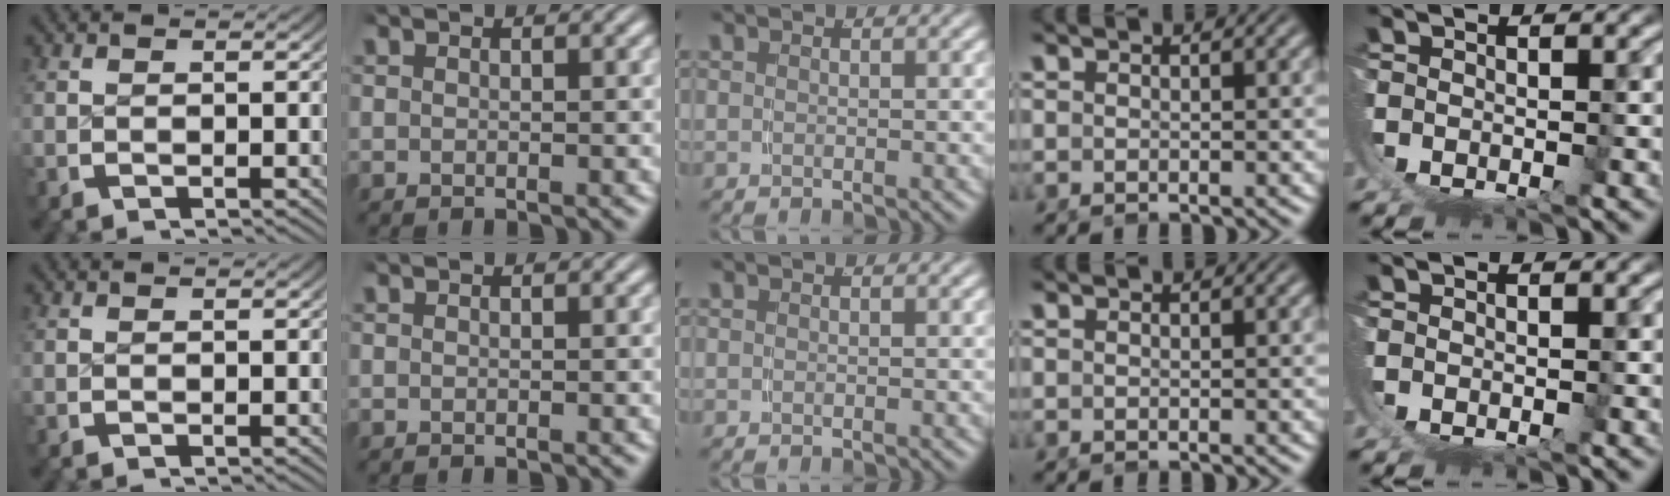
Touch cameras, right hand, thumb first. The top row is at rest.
{}